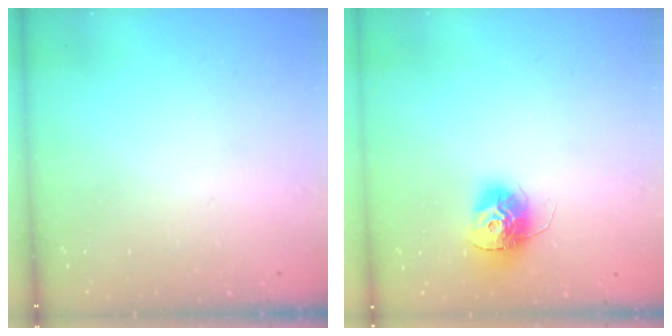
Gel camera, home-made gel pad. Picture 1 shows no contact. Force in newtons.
{"total": 12.0, "press": 11.9, "slide": 1.0}